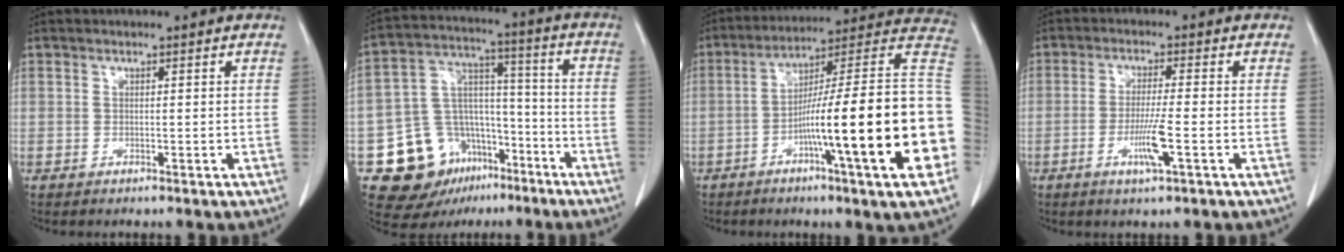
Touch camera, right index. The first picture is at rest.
{"total": 15.3, "force": [-8.1, 11.1, 6.7], "torque": [-0.110, 0.063, -0.121]}
{"total": 24.9, "force": [-5.6, -0.1, 24.2], "torque": [-0.270, 0.010, -0.099]}
{"total": 5.5, "force": [-1.9, -0.2, 5.1], "torque": [-0.097, -0.011, -0.036]}